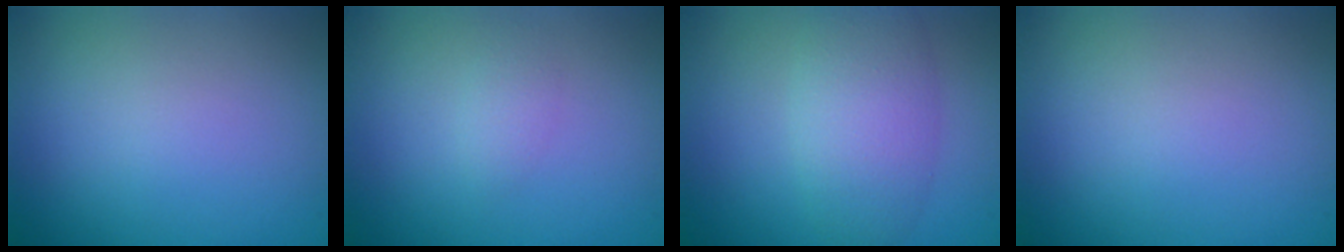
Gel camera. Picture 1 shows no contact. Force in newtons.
{"total": 1.0, "press": 1.0, "slide": 0.1}
{"total": 4.8, "press": 4.8, "slide": 0.3}
{"total": 0.0}